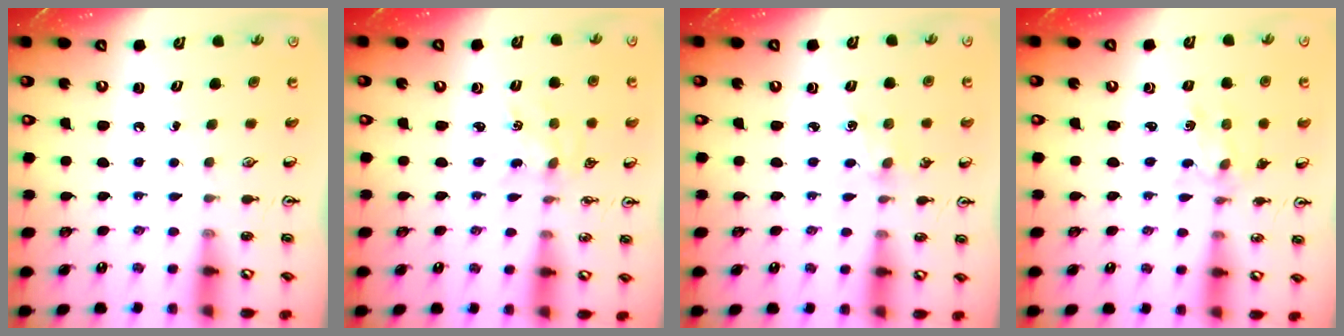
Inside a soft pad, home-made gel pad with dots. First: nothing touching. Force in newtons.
{"total": 2.2, "press": 2.2, "slide": 0.3}
{"total": 1.5, "press": 1.4, "slide": 0.2}
{"total": 1.5, "press": 1.4, "slide": 0.3}